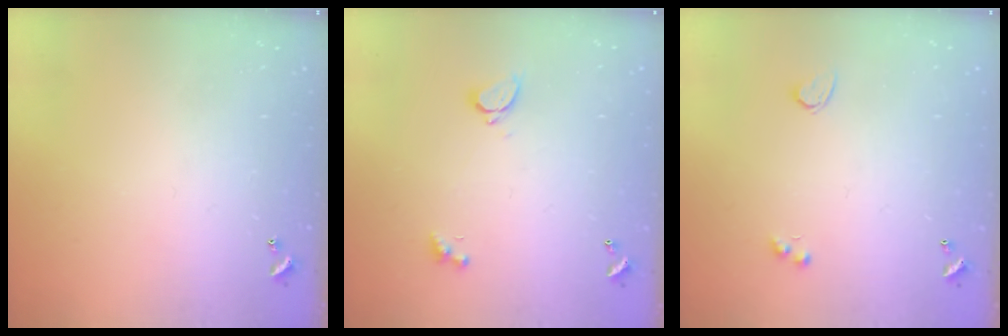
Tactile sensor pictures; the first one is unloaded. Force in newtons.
{"total": 2.1, "press": 1.8, "slide": 1.0}
{"total": 1.9, "press": 1.5, "slide": 1.1}